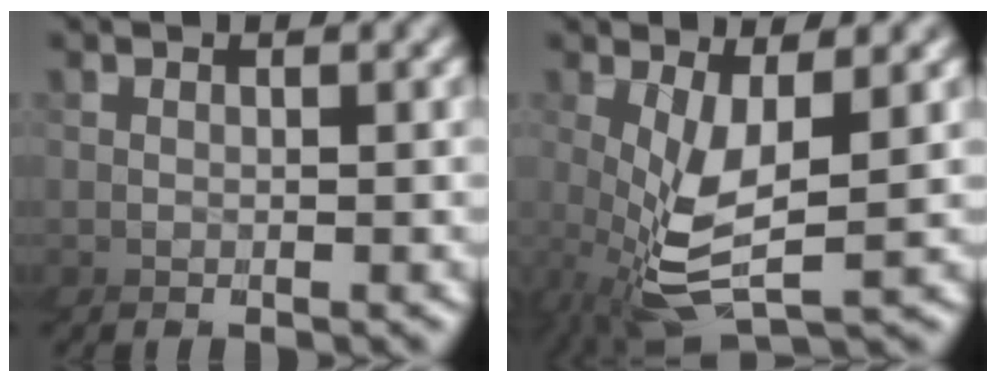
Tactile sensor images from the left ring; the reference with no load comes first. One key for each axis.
{"total": 3.6, "fx": -0.3, "fy": 1.3, "fz": 3.3, "tx": -0.120, "ty": -0.026, "tz": 0.014}